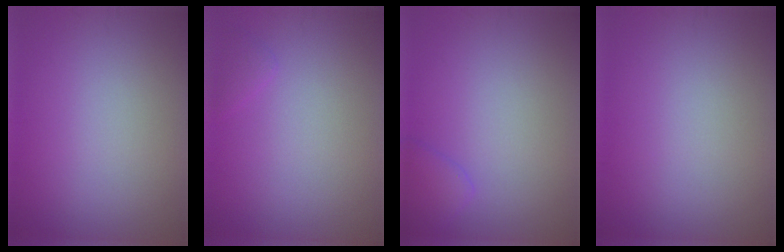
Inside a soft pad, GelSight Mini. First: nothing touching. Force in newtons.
{"total": 0.7, "press": 0.7, "slide": 0.1}
{"total": 1.9, "press": 1.9, "slide": 0.1}
{"total": 0.0}